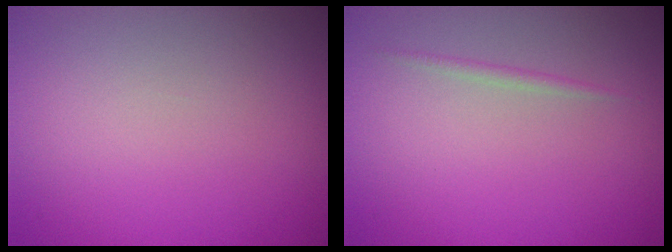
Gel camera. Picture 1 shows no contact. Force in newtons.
{"total": 0.6, "press": 0.6, "slide": 0.0}